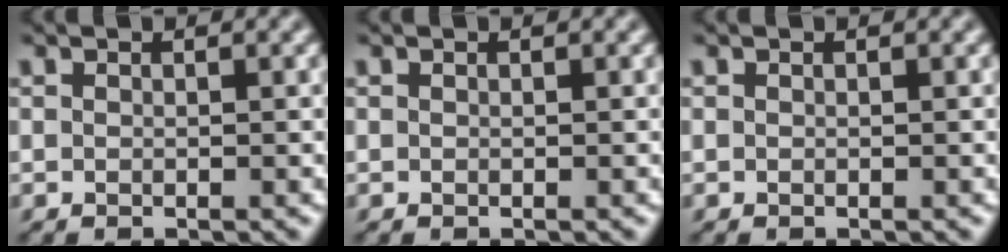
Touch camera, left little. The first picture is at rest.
{"total": 0.0}
{"total": 0.0}